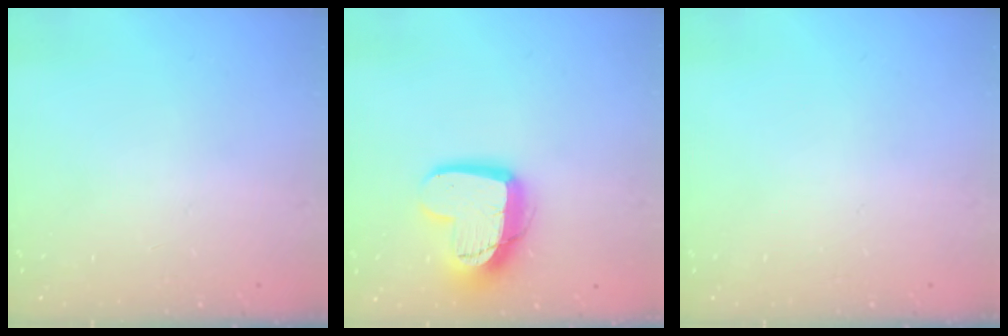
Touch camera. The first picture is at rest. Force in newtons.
{"total": 14.0, "press": 13.9, "slide": 1.3}
{"total": 0.0}